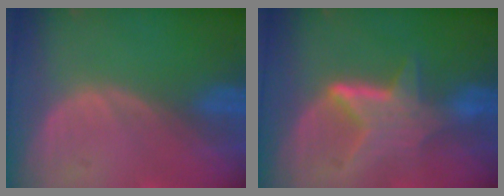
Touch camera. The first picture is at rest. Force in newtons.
{"total": 6.2, "press": 6.0, "slide": 1.4}